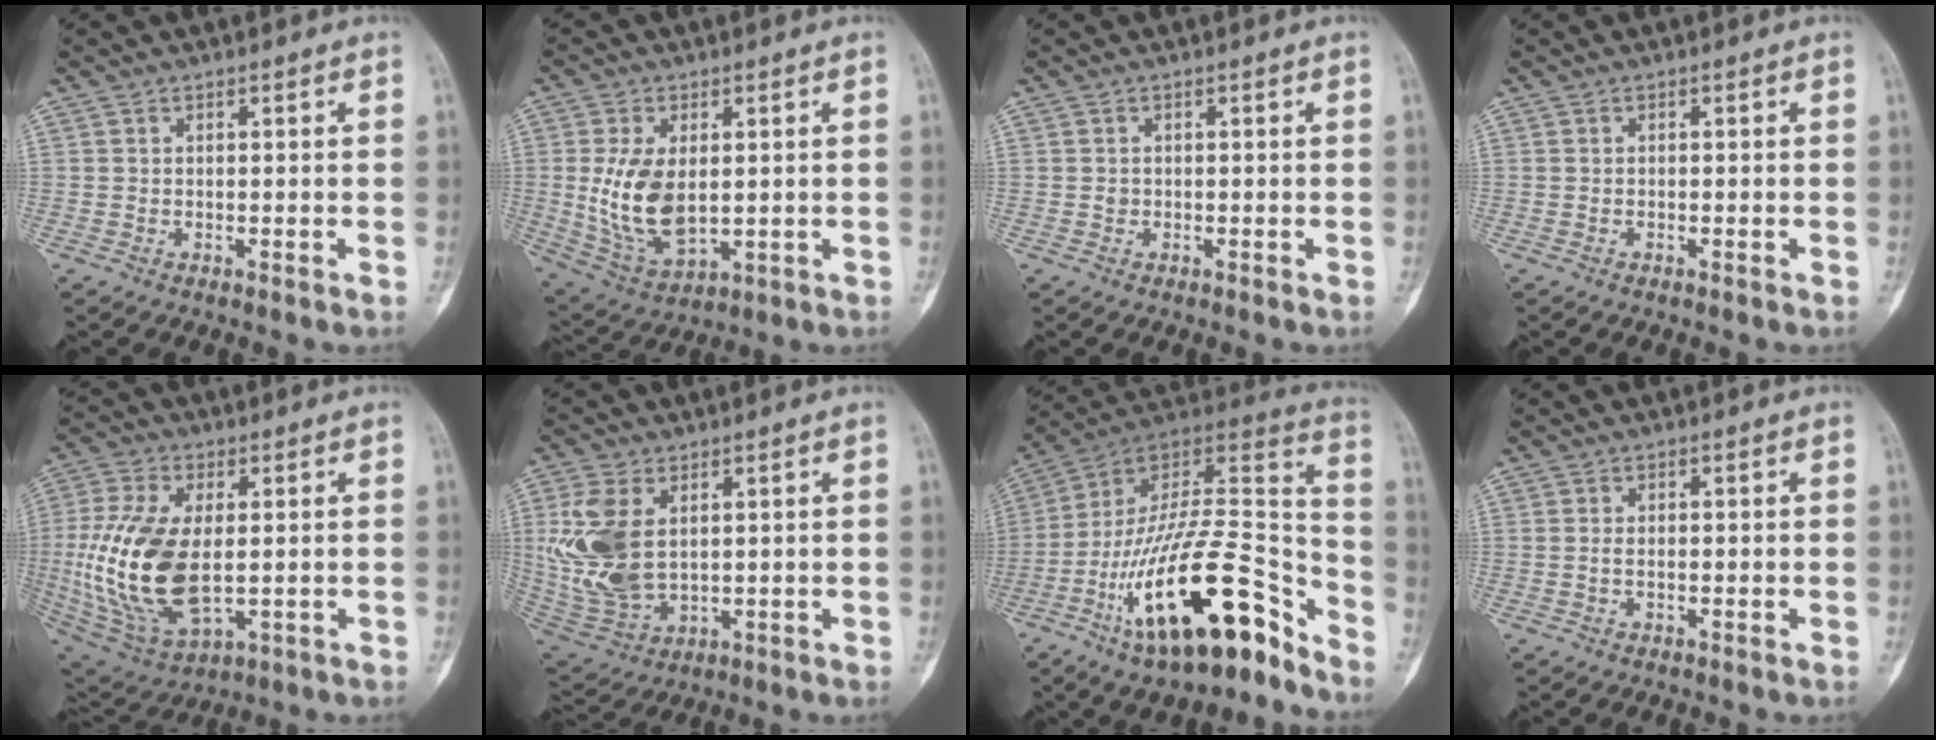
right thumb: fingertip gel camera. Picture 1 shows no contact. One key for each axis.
{"total": 12.5, "fx": 0.8, "fy": 7.3, "fz": 10.1, "tx": -0.187, "ty": -0.012, "tz": 0.033}
{"total": 0.7, "fx": -0.1, "fy": 0.6, "fz": 0.2, "tx": -0.001, "ty": 0.003, "tz": -0.001}
{"total": 0.0}
{"total": 20.1, "fx": -0.5, "fy": 10.8, "fz": 17.0, "tx": -0.362, "ty": -0.012, "tz": 0.007}
{"total": 14.2, "fx": 2.6, "fy": 8.9, "fz": 10.8, "tx": -0.226, "ty": -0.012, "tz": 0.066}
{"total": 28.0, "fx": -15.6, "fy": 9.6, "fz": 21.2, "tx": -0.321, "ty": 0.096, "tz": -0.260}
{"total": 1.1, "fx": -0.2, "fy": 0.6, "fz": 0.9, "tx": -0.024, "ty": 0.005, "tz": -0.003}